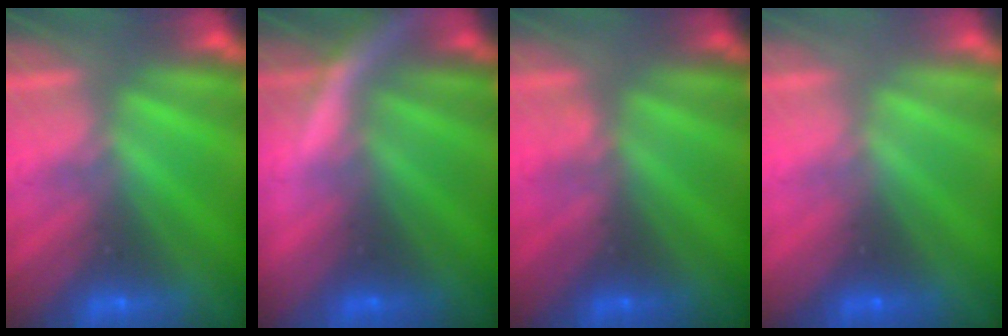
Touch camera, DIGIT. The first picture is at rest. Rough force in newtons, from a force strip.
{"total": 8.1}
{"total": 4.2}
{"total": 2.9}